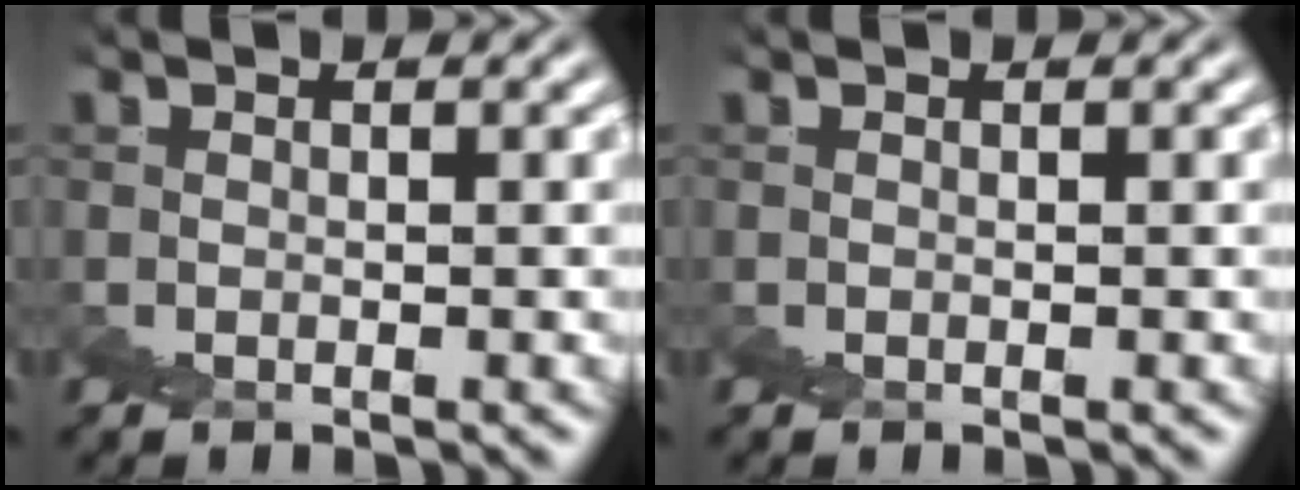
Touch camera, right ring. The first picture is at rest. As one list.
[{"total": 0.0}]